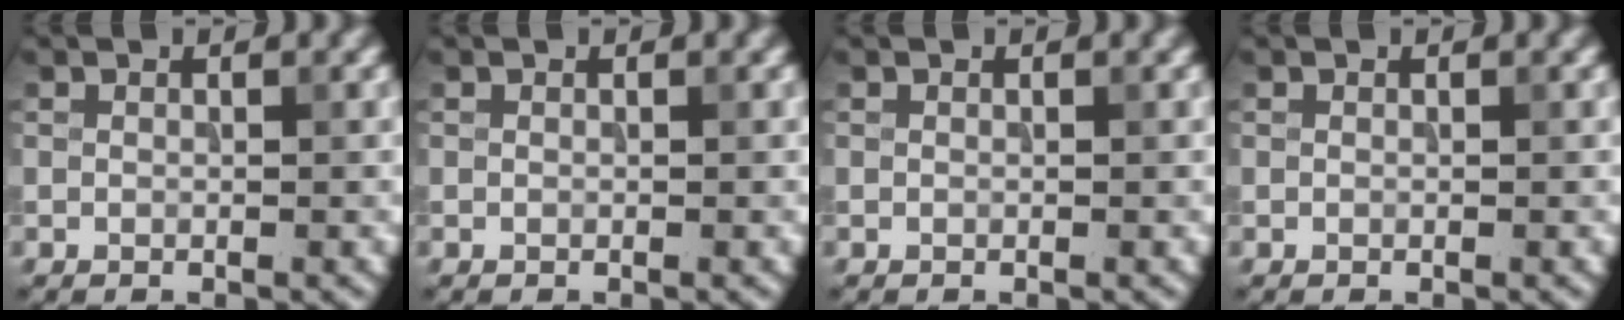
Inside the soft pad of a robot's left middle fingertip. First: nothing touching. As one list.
[{"total": 0.0}, {"total": 0.0}, {"total": 0.0}]